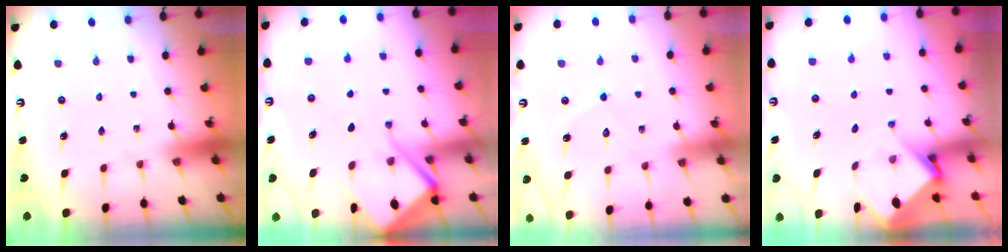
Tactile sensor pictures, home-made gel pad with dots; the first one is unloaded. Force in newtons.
{"total": 7.2, "press": 7.1, "slide": 0.8}
{"total": 5.5, "press": 5.5, "slide": 0.5}
{"total": 3.7, "press": 3.7, "slide": 0.3}